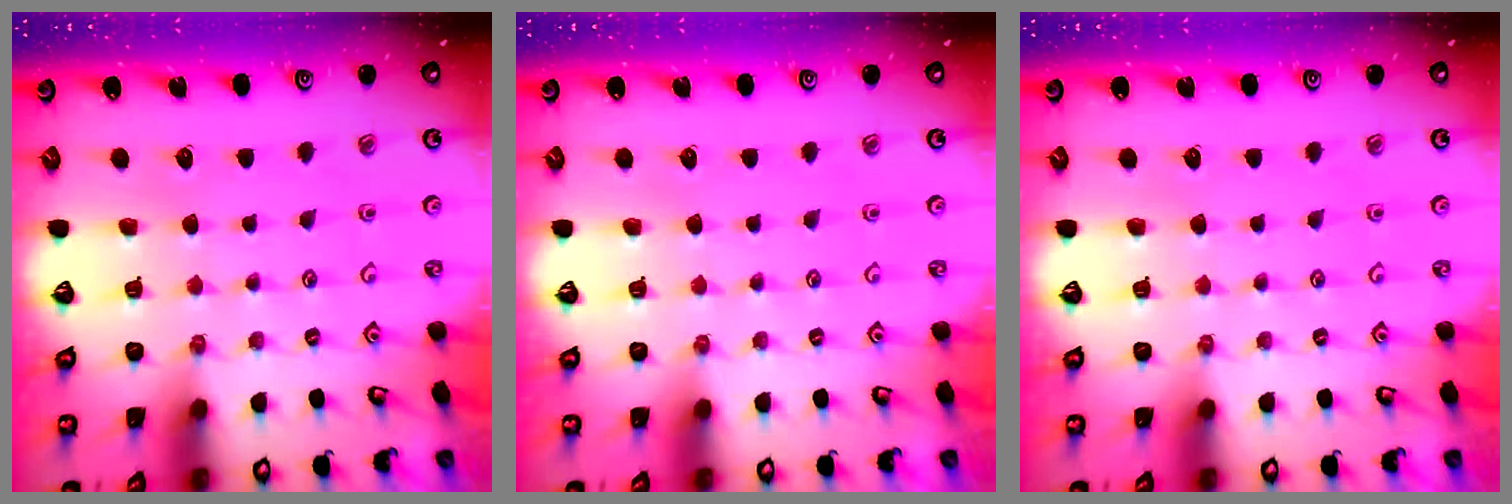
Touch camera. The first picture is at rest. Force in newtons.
{"total": 0.0}
{"total": 0.0}